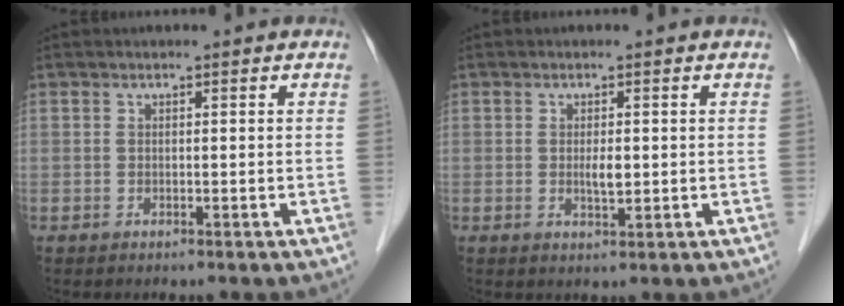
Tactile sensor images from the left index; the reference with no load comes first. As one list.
[{"total": 1.8, "force": [-0.1, 0.6, 1.7], "torque": [-0.032, -0.006, 0.000]}]